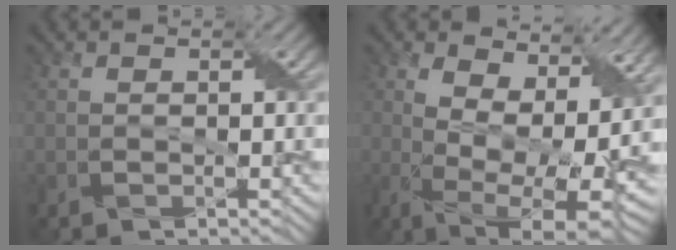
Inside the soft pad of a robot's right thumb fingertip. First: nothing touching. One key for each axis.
{"total": 12.6, "fx": 2.3, "fy": 5.7, "fz": 11.0, "tx": -0.202, "ty": -0.008, "tz": 0.045}